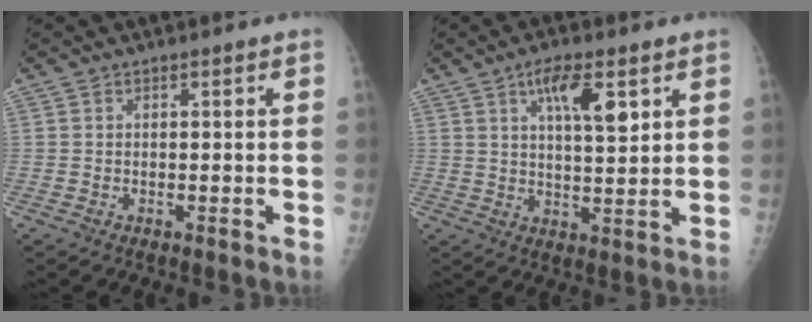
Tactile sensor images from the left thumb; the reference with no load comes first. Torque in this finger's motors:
{"motor_torque": [1.37, 1.18, 0.78, -0.19, 0.07]}